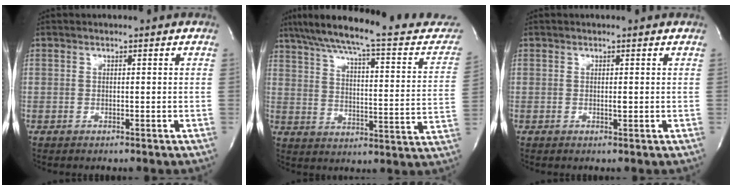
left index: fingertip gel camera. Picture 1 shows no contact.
{"total": 26.3, "force": [22.8, 3.4, 12.8], "torque": [-0.192, -0.025, 0.294]}
{"total": 0.6, "force": [0.1, 0.1, 0.5], "torque": [-0.015, -0.002, 0.000]}